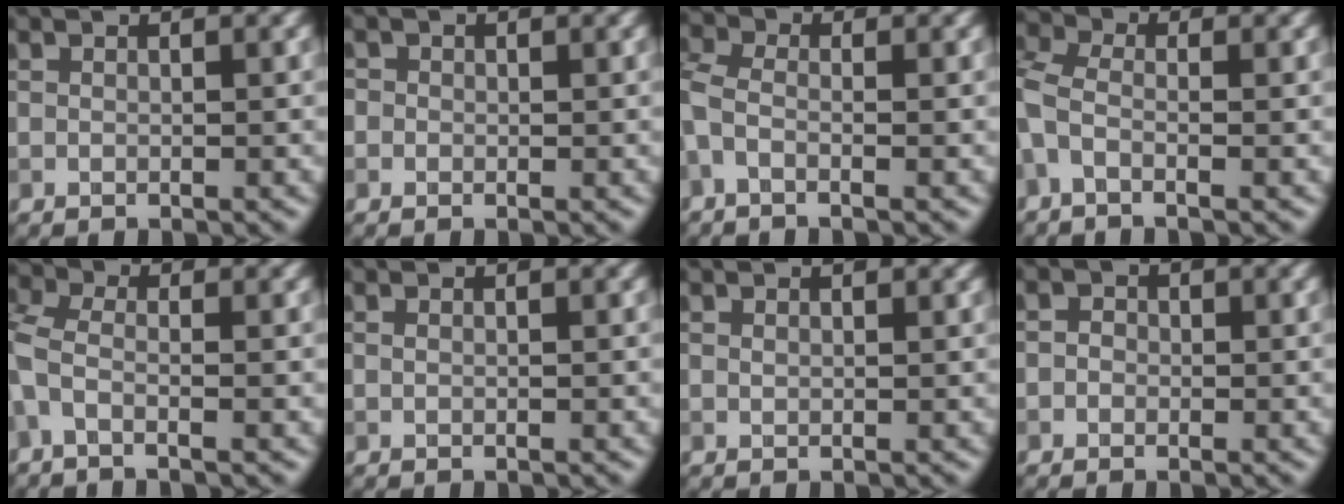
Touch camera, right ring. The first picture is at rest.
{"total": 1.1, "force": [0.3, 1.0, 0.3], "torque": [-0.001, 0.000, -0.007]}
{"total": 2.6, "force": [-0.9, 1.4, 2.0], "torque": [-0.054, -0.002, -0.034]}
{"total": 3.6, "force": [-1.1, 2.0, 2.8], "torque": [-0.075, 0.003, -0.040]}
{"total": 3.3, "force": [-1.0, 1.7, 2.7], "torque": [-0.073, 0.001, -0.038]}
{"total": 0.0}
{"total": 0.8, "force": [0.5, 0.4, 0.4], "torque": [-0.008, 0.001, 0.010]}
{"total": 1.1, "force": [0.0, 1.1, 0.4], "torque": [0.003, -0.002, -0.016]}